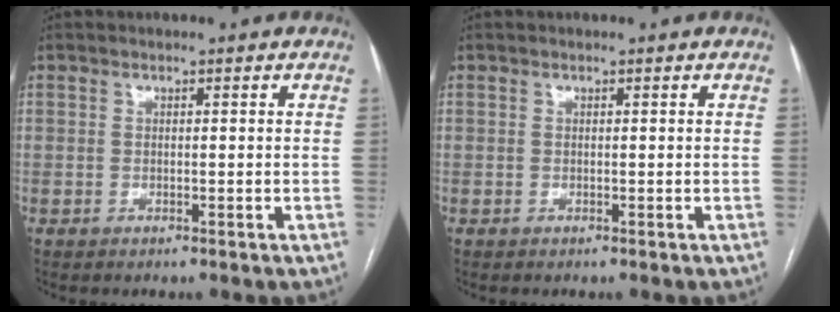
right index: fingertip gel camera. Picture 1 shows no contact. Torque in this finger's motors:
{"motor_torque": [0.01, 0.00, 0.00, 0.01]}